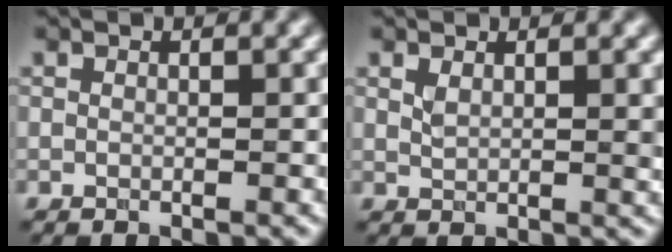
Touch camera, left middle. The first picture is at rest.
{"total": 2.2, "force": [1.0, 0.8, 1.8], "torque": [-0.034, -0.003, 0.022]}